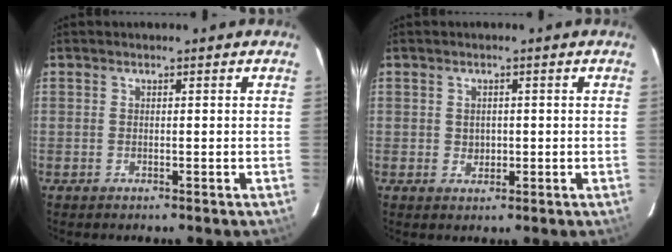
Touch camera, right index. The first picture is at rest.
{"total": 1.9, "force": [0.1, 1.7, 0.7], "torque": [-0.006, 0.004, 0.005]}